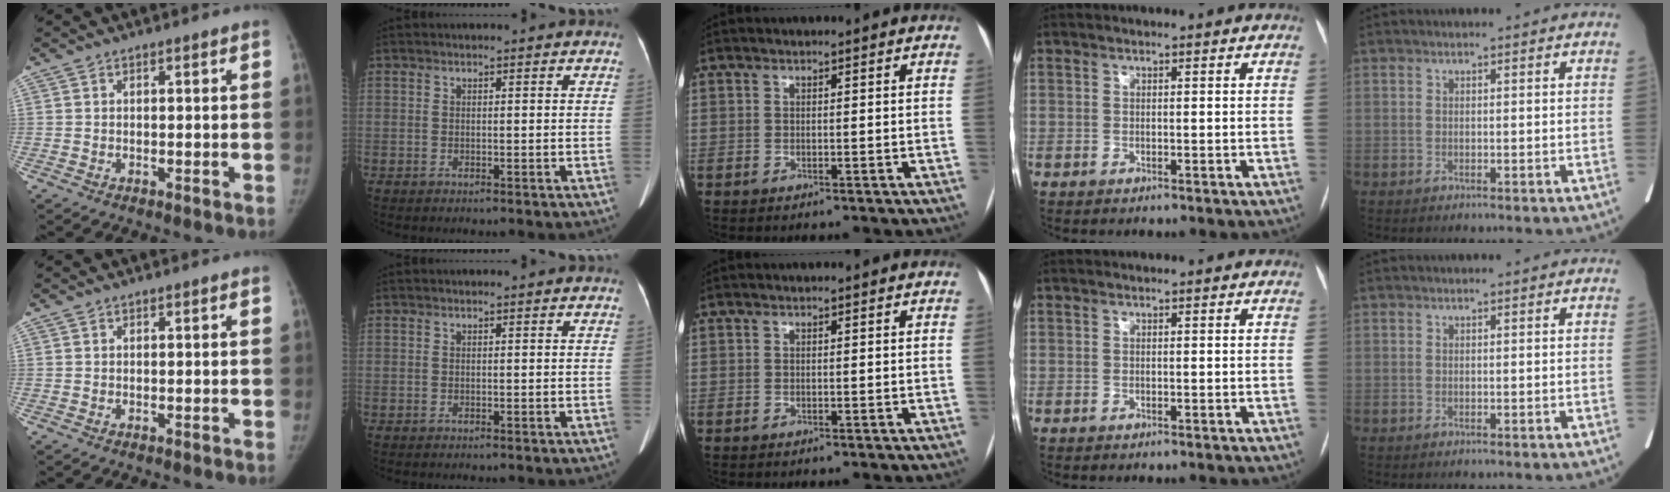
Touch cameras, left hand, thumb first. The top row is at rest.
{}